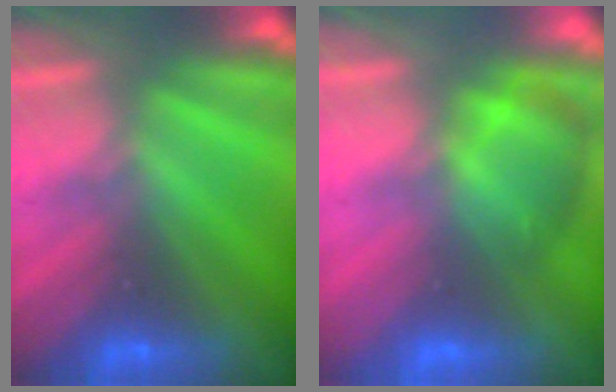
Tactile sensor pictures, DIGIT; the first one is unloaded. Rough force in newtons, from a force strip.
{"total": 2.9}